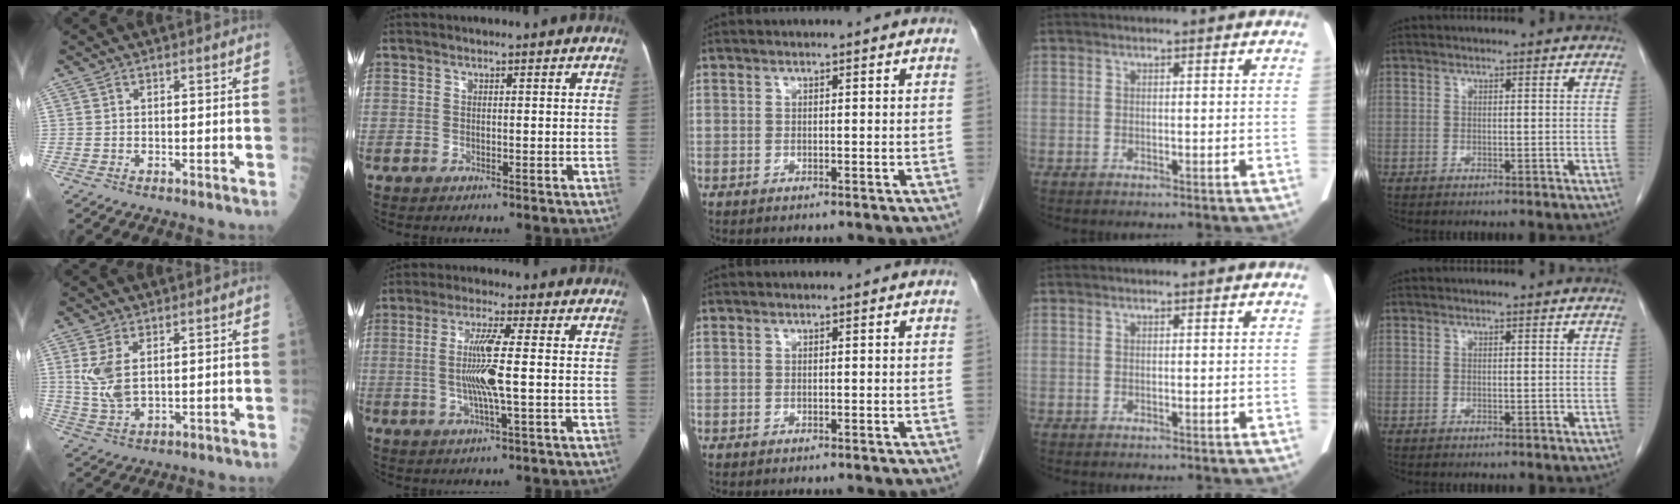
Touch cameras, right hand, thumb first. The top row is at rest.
{"thumb": {"total": 6.9, "force": [1.8, 3.6, 5.6], "torque": [-0.121, -0.008, 0.047]}, "index": {"total": 7.8, "force": [-0.5, 0.0, 7.8], "torque": [-0.153, -0.001, -0.012]}}